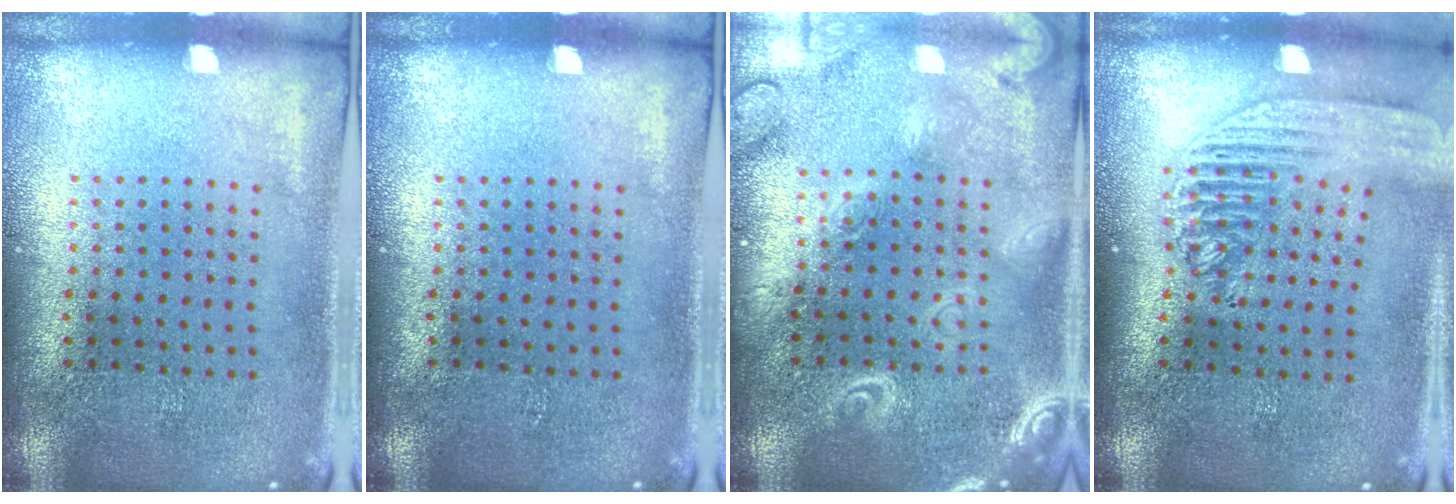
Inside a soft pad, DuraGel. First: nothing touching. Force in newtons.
{"total": 0.0}
{"total": 3.9, "press": 3.8, "slide": 0.6}
{"total": 2.1, "press": 1.8, "slide": 1.1}